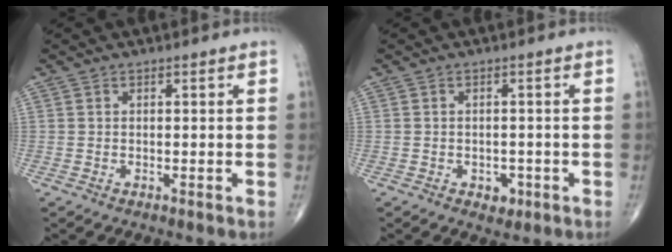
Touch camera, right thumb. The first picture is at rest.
{"total": 2.6, "force": [-1.1, 1.9, 1.4], "torque": [-0.009, 0.003, -0.010]}